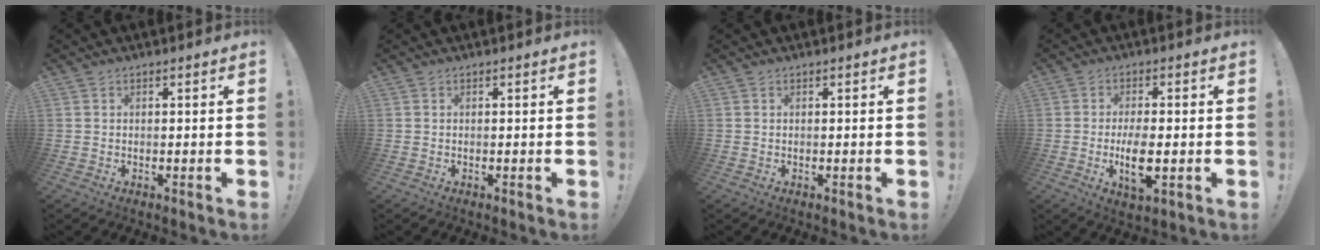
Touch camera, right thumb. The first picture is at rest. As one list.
[{"total": 0.0}, {"total": 0.0}, {"total": 8.2, "force": [-1.6, 3.0, 7.5], "torque": [-0.131, -0.012, -0.028]}]